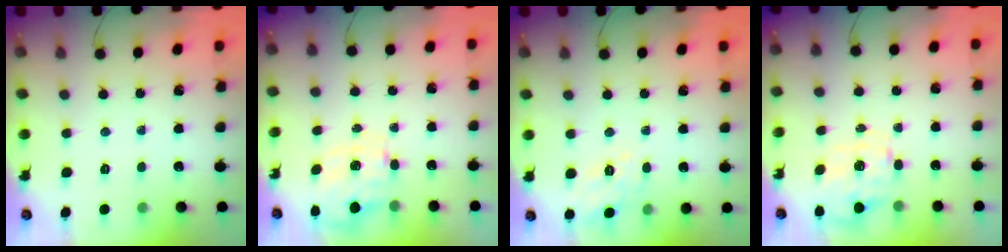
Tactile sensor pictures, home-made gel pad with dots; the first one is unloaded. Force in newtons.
{"total": 3.6, "press": 3.5, "slide": 1.0}
{"total": 5.7, "press": 5.7, "slide": 0.9}
{"total": 2.8, "press": 2.7, "slide": 0.9}